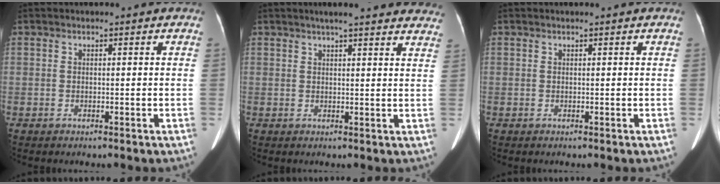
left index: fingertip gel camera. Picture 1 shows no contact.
{"total": 16.7, "force": [15.0, 2.0, 7.1], "torque": [-0.079, 0.011, 0.167]}
{"total": 0.0}